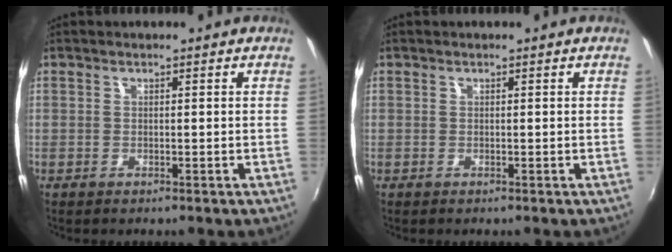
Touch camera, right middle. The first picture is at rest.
{"total": 0.0}